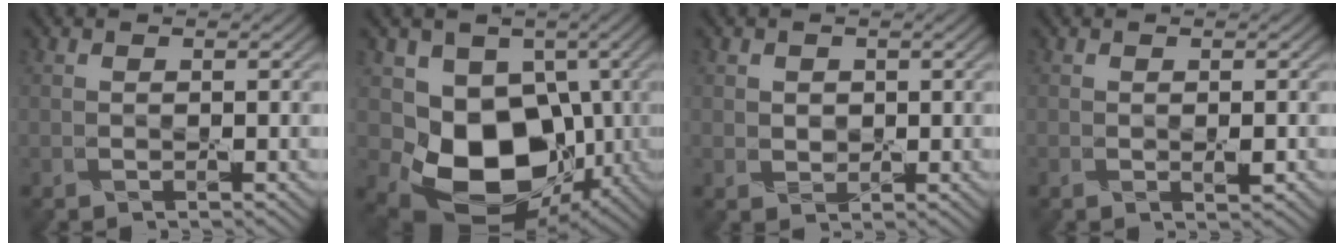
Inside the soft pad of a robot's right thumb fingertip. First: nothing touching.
{"total": 12.8, "force": [-1.7, 9.8, 8.1], "torque": [-0.145, -0.038, -0.030]}
{"total": 1.7, "force": [0.4, 1.5, 0.6], "torque": [-0.018, -0.005, 0.006]}
{"total": 1.5, "force": [-0.4, 0.7, 1.2], "torque": [-0.022, -0.008, -0.003]}